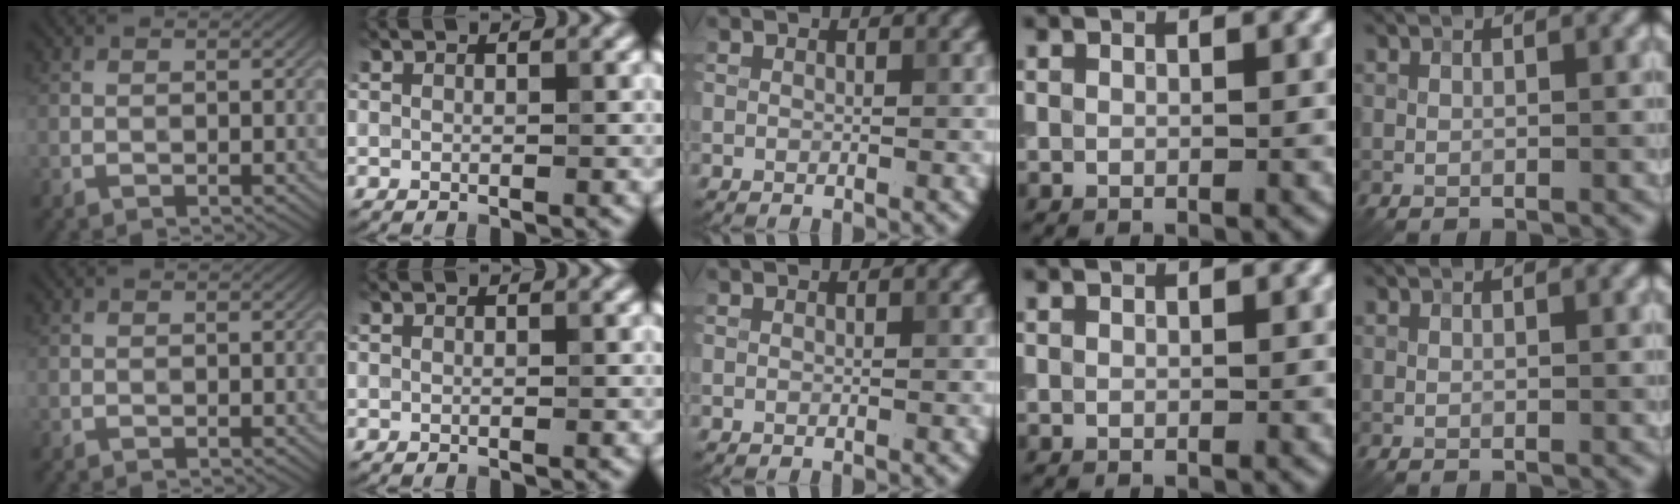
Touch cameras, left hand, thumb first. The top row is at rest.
{}